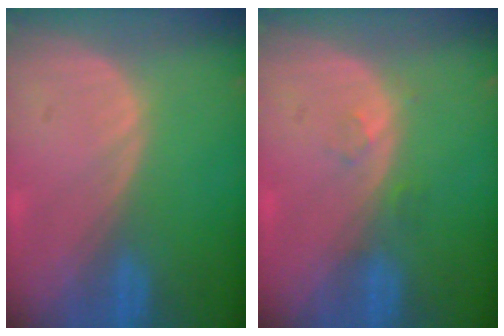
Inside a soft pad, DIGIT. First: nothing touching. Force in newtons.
{"total": 1.4, "press": 1.4, "slide": 0.1}